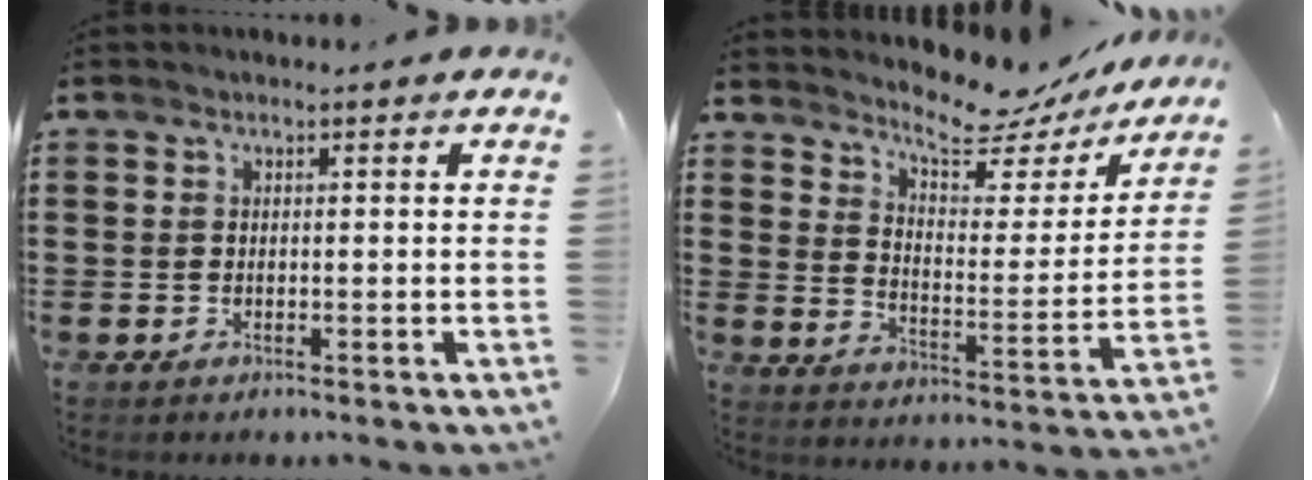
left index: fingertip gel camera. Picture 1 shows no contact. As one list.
[{"total": 8.6, "force": [7.7, 1.5, 3.5], "torque": [-0.074, -0.054, 0.132]}]